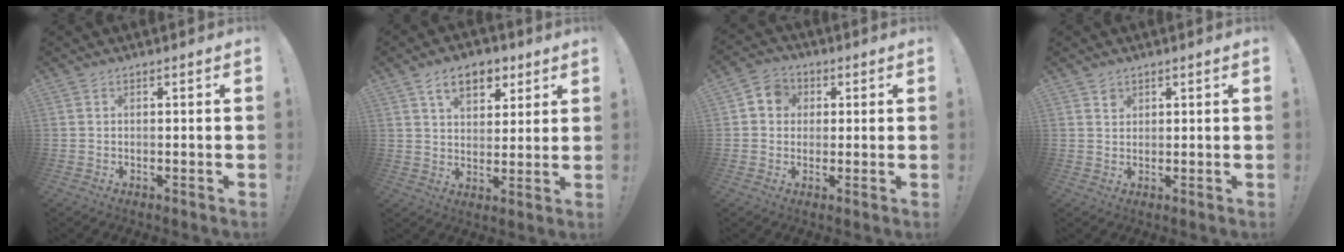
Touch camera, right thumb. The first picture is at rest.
{"total": 10.9, "force": [5.8, 6.8, 6.3], "torque": [-0.092, -0.016, 0.107]}
{"total": 6.4, "force": [0.9, 5.9, 2.2], "torque": [-0.027, 0.009, 0.018]}
{"total": 1.8, "force": [1.3, 1.3, 0.2], "torque": [0.002, -0.010, 0.022]}